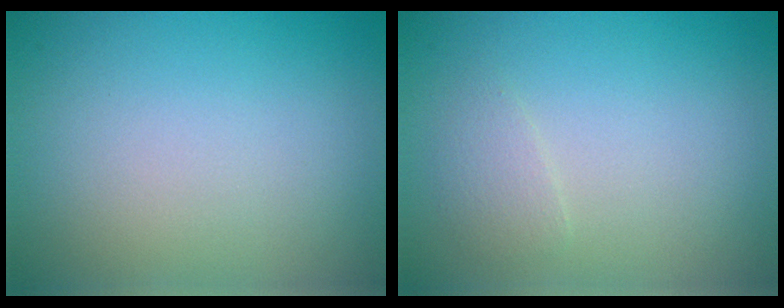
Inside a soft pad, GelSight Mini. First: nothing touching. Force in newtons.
{"total": 1.2, "press": 1.2, "slide": 0.1}